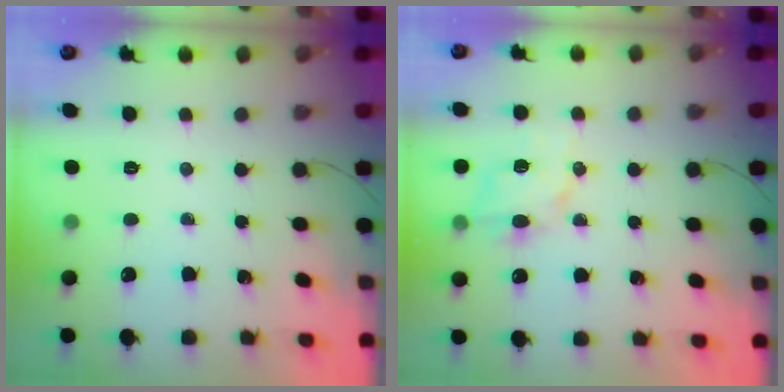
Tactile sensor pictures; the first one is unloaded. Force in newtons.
{"total": 7.5, "press": 7.4, "slide": 1.1}